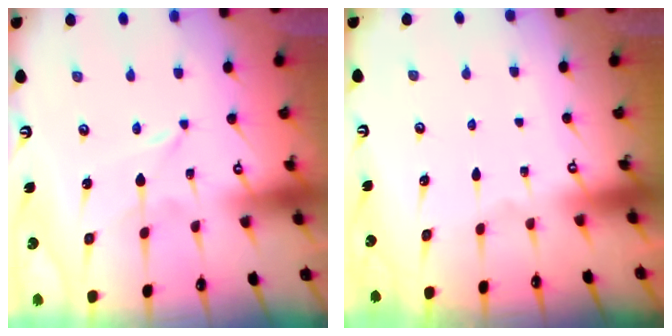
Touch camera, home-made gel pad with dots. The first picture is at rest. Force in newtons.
{"total": 0.0}